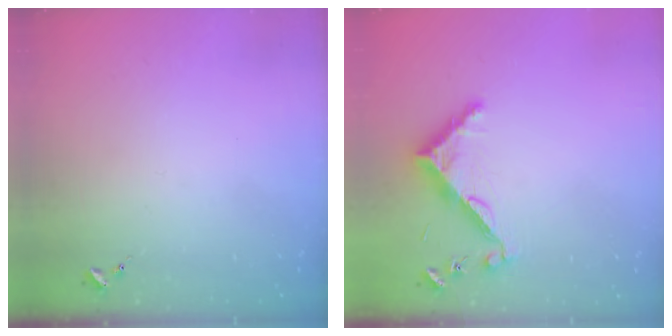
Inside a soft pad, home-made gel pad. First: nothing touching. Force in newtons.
{"total": 8.0, "press": 7.9, "slide": 0.4}